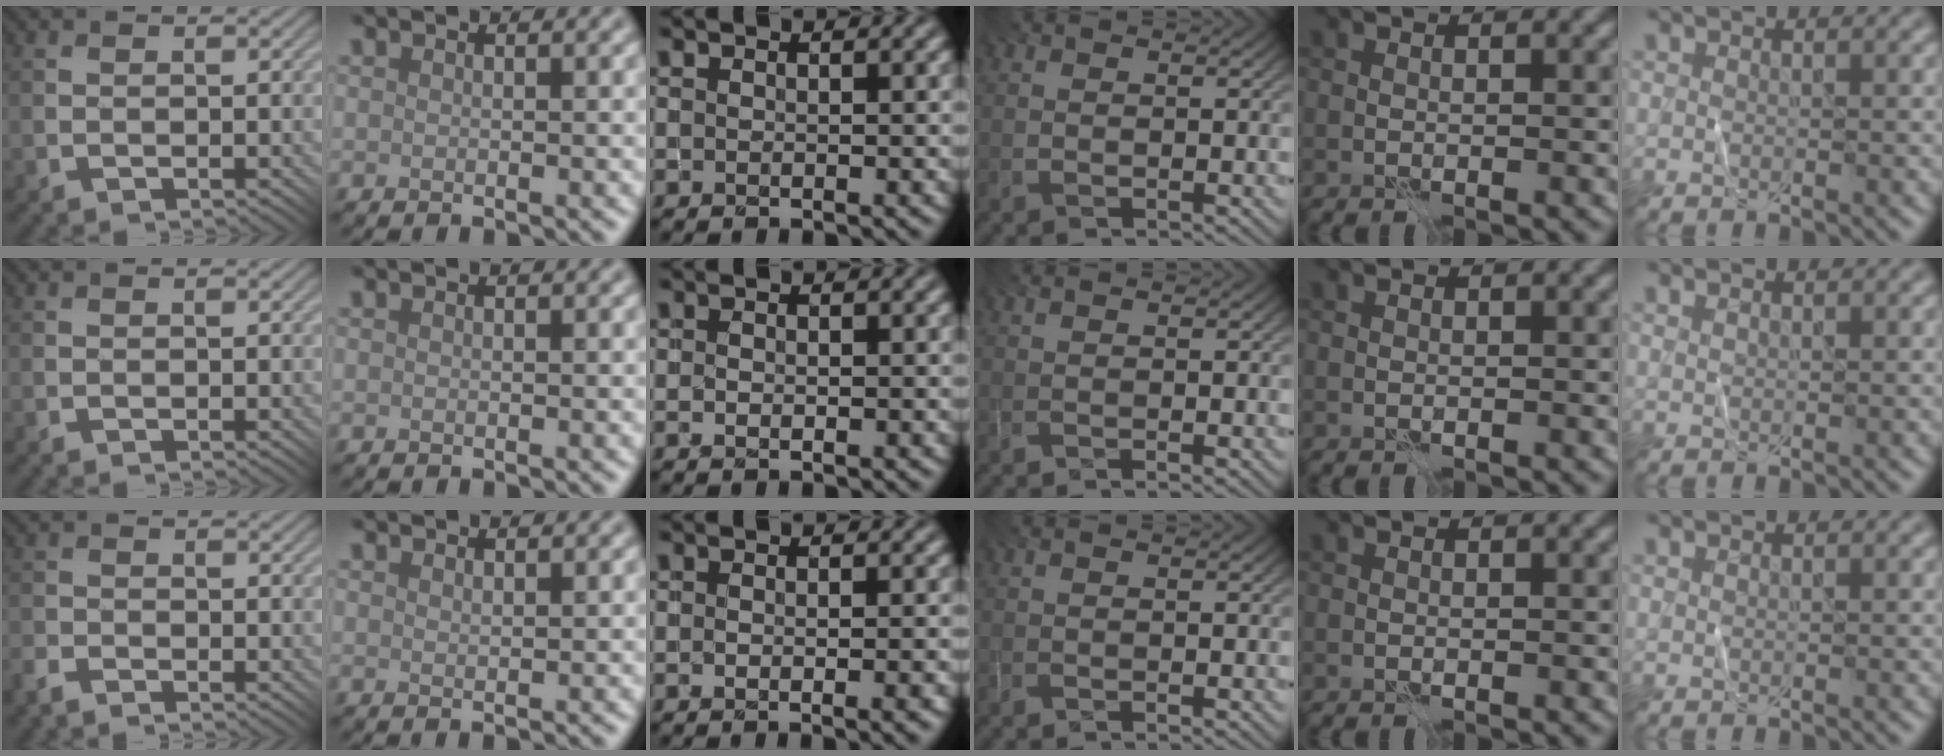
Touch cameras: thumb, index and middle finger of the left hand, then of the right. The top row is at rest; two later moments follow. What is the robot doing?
{"motion": "fold", "object": "shorts"}